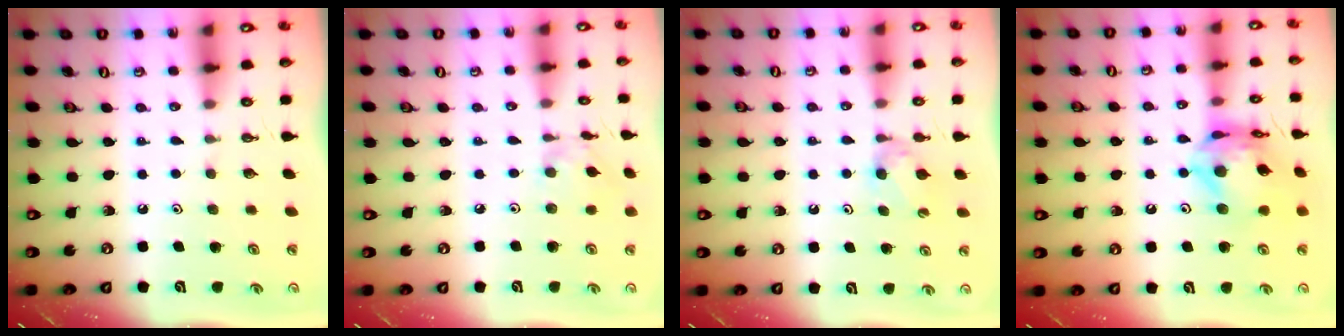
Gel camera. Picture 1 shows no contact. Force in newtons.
{"total": 3.1, "press": 3.1, "slide": 0.3}
{"total": 4.1, "press": 3.9, "slide": 0.9}
{"total": 14.6, "press": 14.6, "slide": 1.3}